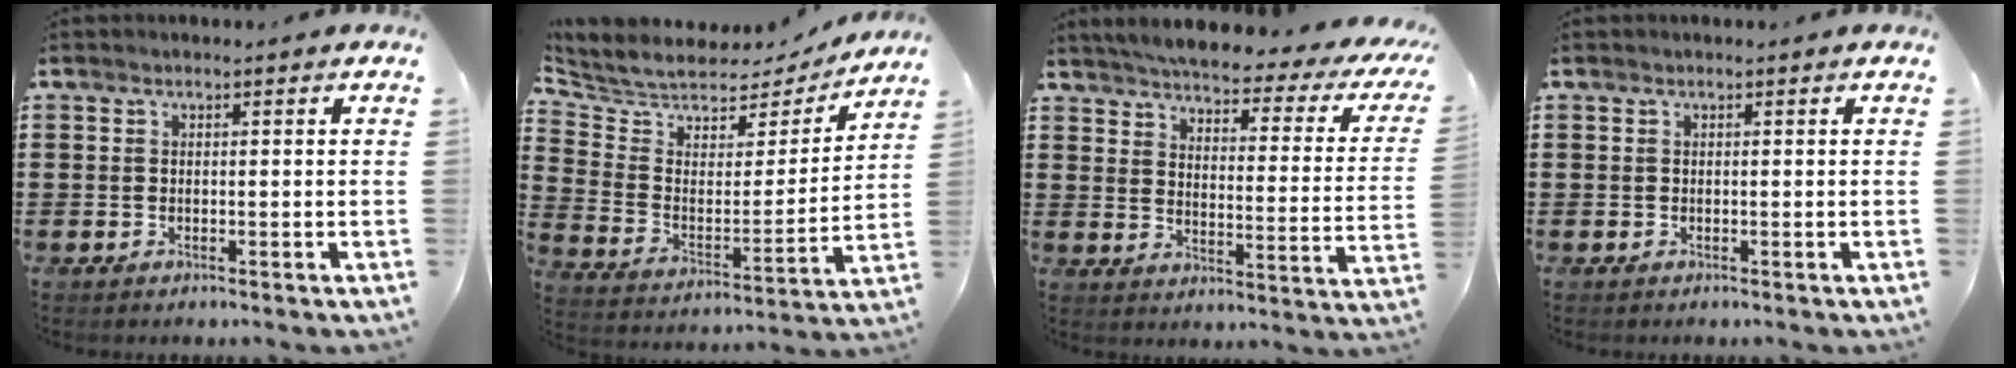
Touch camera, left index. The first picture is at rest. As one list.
[{"total": 5.8, "force": [5.3, 2.2, 0.7], "torque": [-0.053, -0.042, 0.088]}, {"total": 4.1, "force": [3.6, -0.1, 1.9], "torque": [-0.061, -0.033, 0.053]}, {"total": 0.0}]